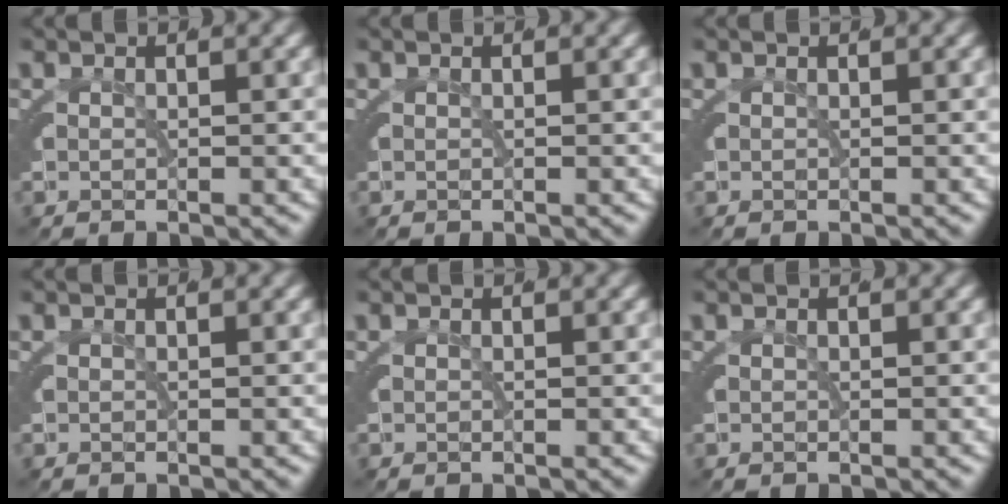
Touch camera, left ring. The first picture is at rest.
{"total": 0.0}
{"total": 0.0}
{"total": 0.0}
{"total": 0.0}
{"total": 0.0}